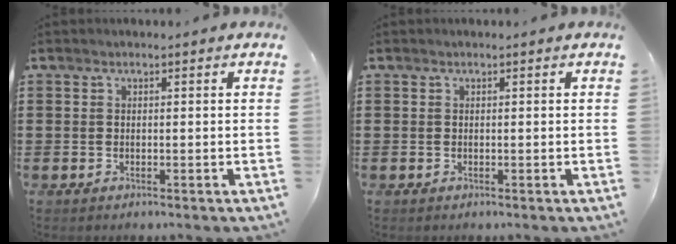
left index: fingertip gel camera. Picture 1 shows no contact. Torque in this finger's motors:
{"motor_torque": [-0.02, 0.02, 0.00, 0.00]}